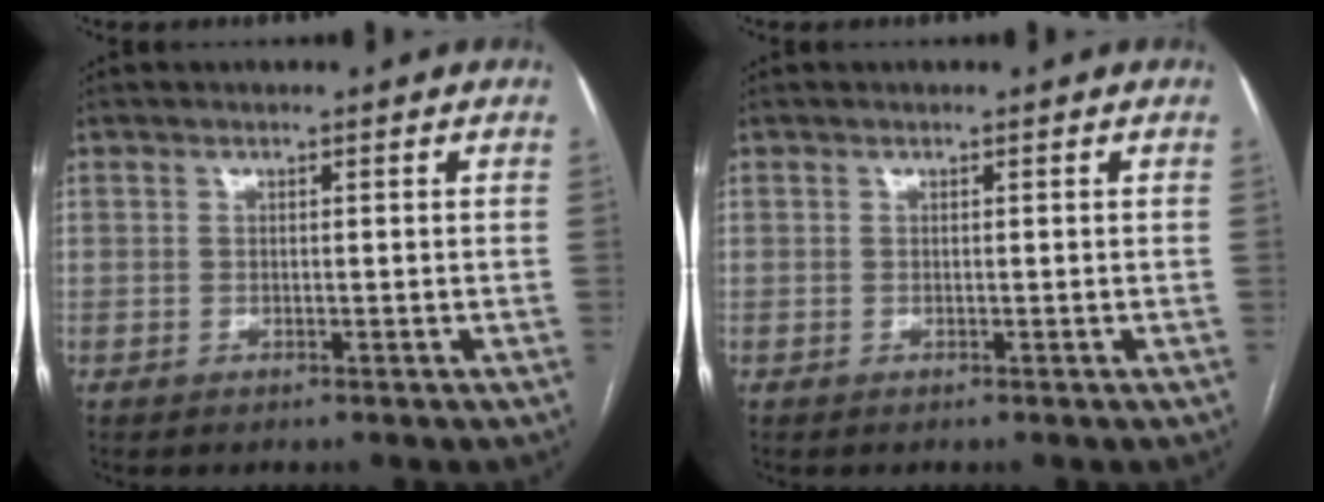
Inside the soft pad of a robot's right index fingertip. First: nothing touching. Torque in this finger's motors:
{"motor_torque": [0.00, 0.00, 0.00, 0.01]}